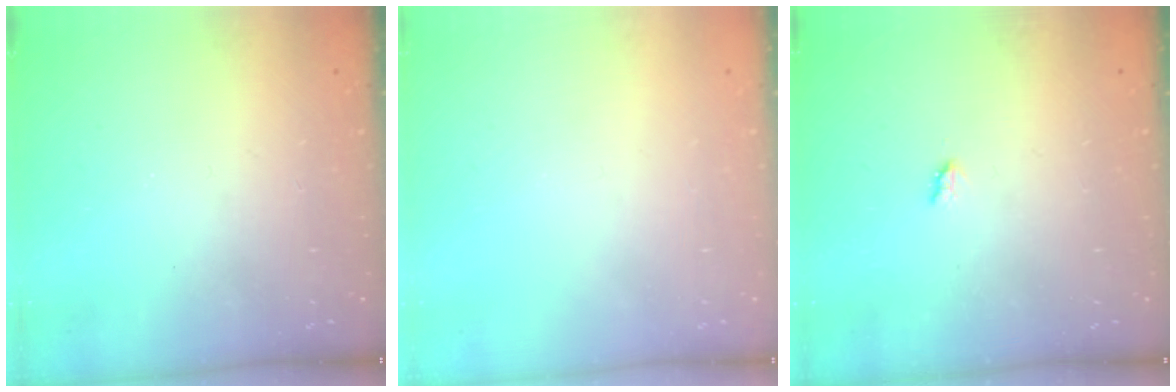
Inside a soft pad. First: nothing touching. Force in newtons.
{"total": 0.0}
{"total": 1.9, "press": 1.9, "slide": 0.3}